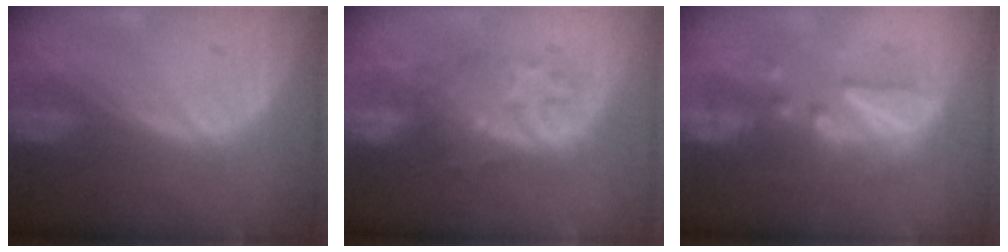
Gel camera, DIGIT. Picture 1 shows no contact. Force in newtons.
{"total": 8.4, "press": 8.2, "slide": 2.0}
{"total": 8.0, "press": 7.9, "slide": 1.5}